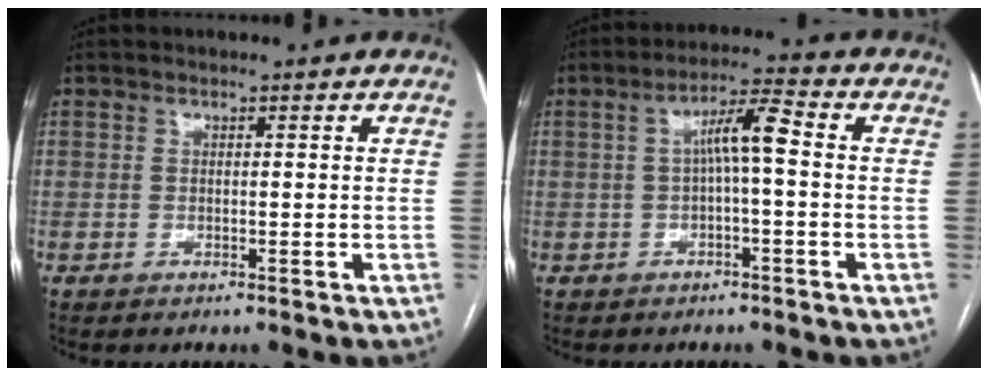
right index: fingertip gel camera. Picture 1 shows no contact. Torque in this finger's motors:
{"motor_torque": [0.82, -0.14, 0.32, 0.10]}